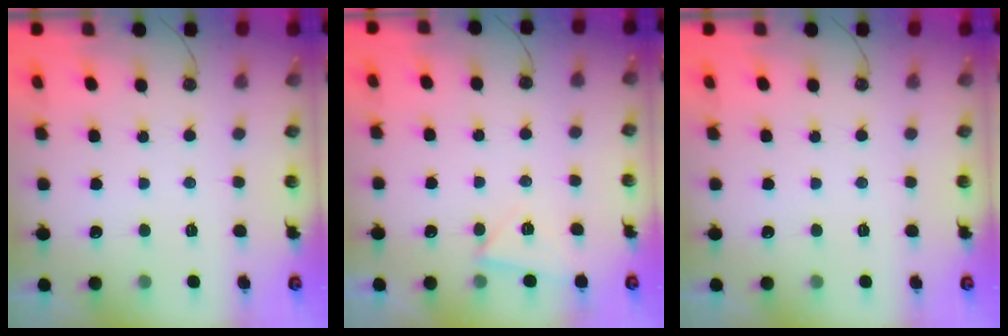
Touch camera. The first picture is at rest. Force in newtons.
{"total": 3.8, "press": 3.7, "slide": 0.9}
{"total": 0.0}